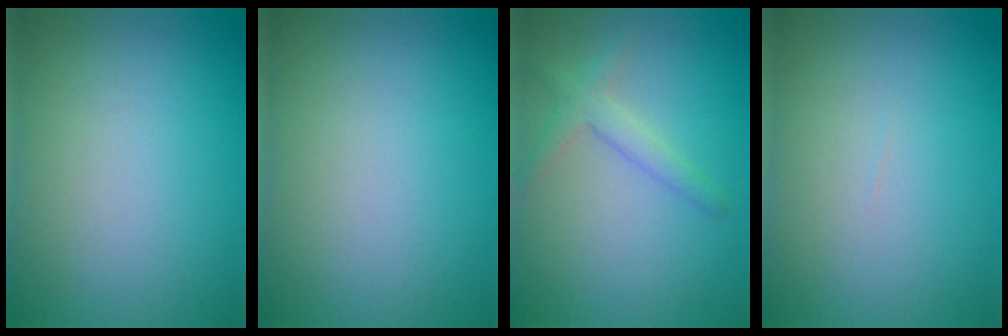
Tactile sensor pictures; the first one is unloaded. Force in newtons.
{"total": 0.0}
{"total": 2.2, "press": 2.2, "slide": 0.1}
{"total": 0.0}